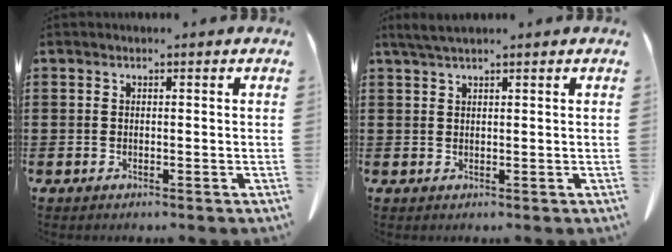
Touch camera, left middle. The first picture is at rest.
{"total": 2.2, "force": [1.7, 0.0, 1.4], "torque": [-0.031, -0.001, 0.033]}